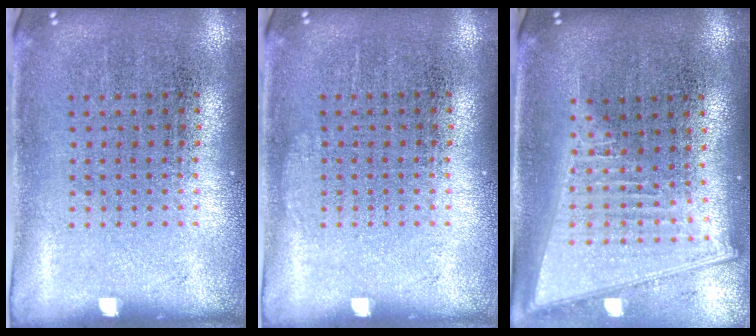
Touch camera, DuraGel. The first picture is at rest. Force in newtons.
{"total": 0.5, "press": 0.5, "slide": 0.1}
{"total": 2.1, "press": 1.8, "slide": 1.1}